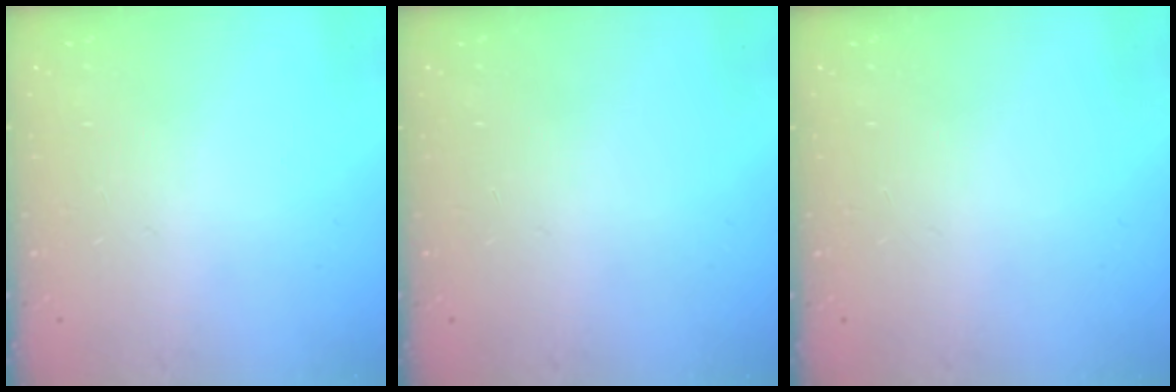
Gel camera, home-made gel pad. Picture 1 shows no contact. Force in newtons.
{"total": 0.0}
{"total": 0.0}